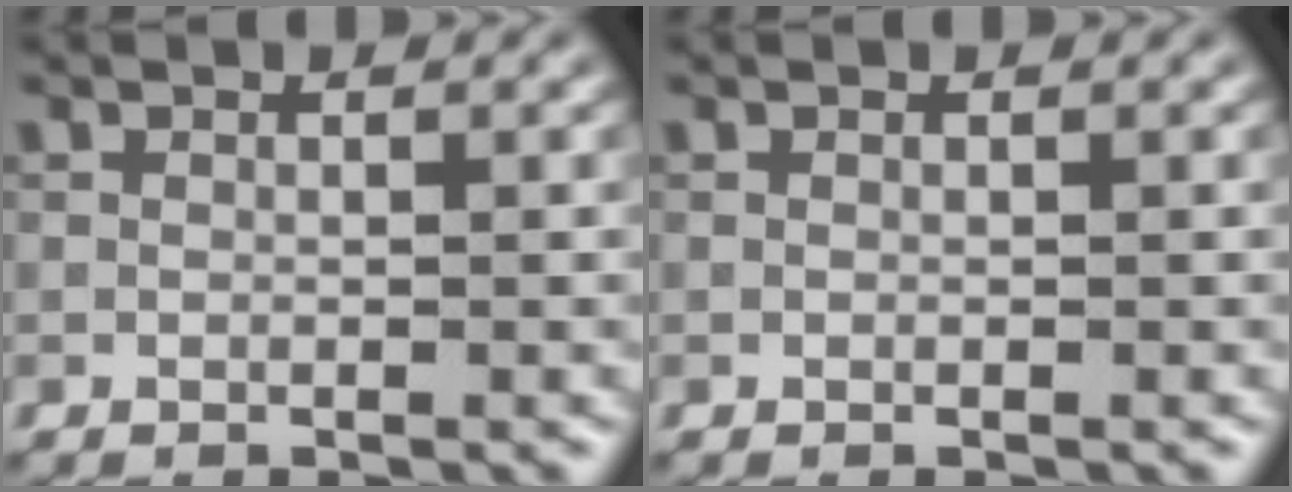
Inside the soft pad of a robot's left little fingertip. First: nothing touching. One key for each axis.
{"total": 0.0}